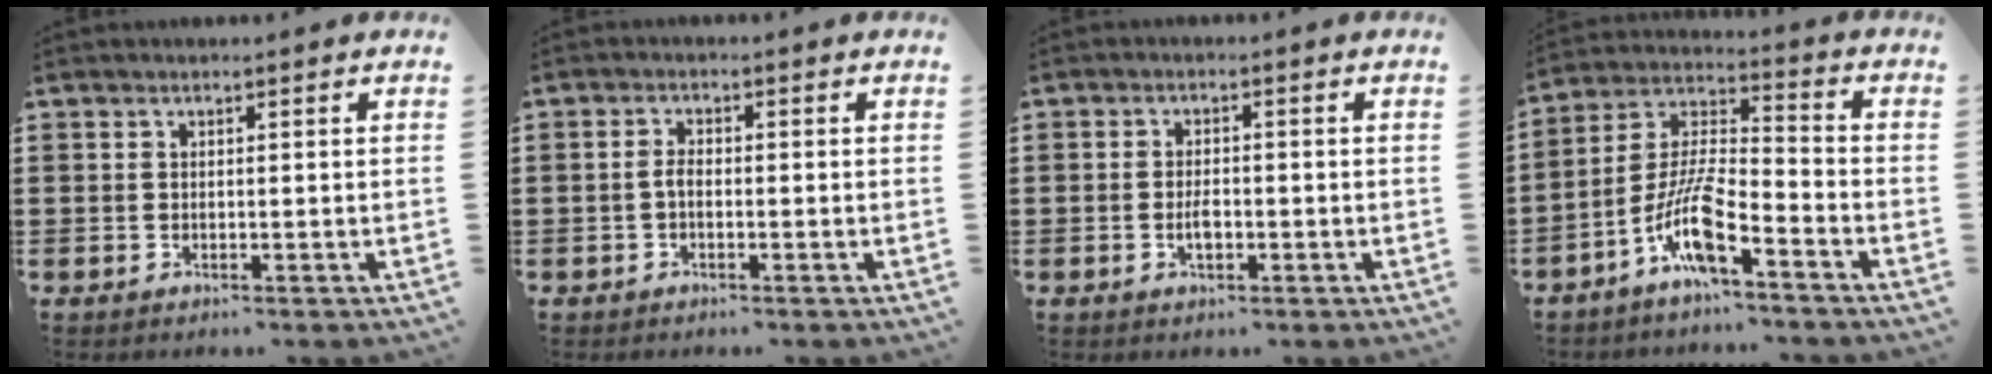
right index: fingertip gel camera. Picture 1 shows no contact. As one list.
[{"total": 1.7, "force": [-0.6, 0.7, 1.4], "torque": [-0.036, -0.002, -0.014]}, {"total": 2.5, "force": [-0.8, 1.1, 2.1], "torque": [-0.040, 0.002, -0.014]}, {"total": 9.7, "force": [-6.1, 2.1, 7.3], "torque": [-0.167, -0.009, -0.120]}]